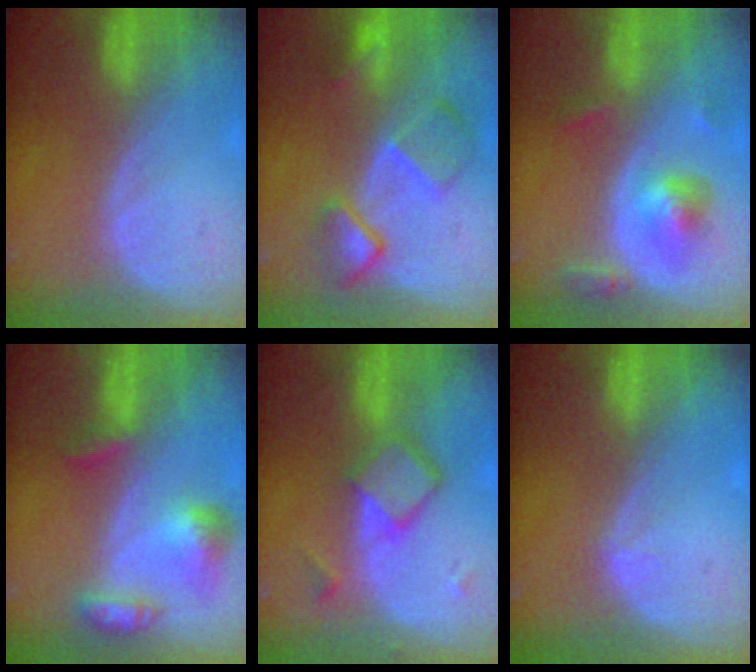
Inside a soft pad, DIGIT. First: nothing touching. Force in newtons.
{"total": 7.5, "press": 6.7, "slide": 3.4}
{"total": 5.8, "press": 5.2, "slide": 2.5}
{"total": 7.0, "press": 6.6, "slide": 2.5}
{"total": 6.3, "press": 5.4, "slide": 3.4}
{"total": 0.6, "press": 0.4, "slide": 0.5}